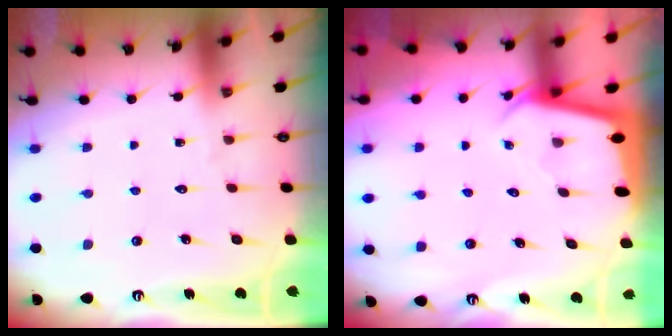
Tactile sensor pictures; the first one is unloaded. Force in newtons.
{"total": 2.3, "press": 2.3, "slide": 0.1}